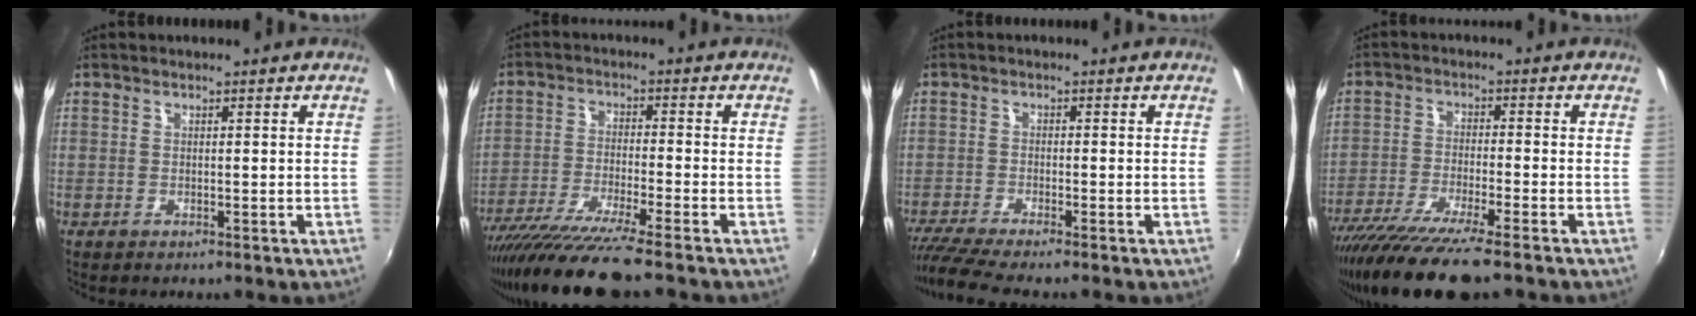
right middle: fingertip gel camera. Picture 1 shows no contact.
{"total": 13.1, "force": [-10.9, -1.0, 7.2], "torque": [-0.151, -0.039, -0.192]}
{"total": 6.9, "force": [-6.1, -0.7, 3.2], "torque": [-0.084, -0.028, -0.108]}
{"total": 13.8, "force": [-10.9, 0.5, 8.5], "torque": [-0.172, -0.045, -0.188]}